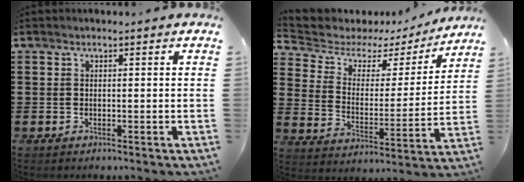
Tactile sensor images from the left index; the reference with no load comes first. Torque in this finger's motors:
{"motor_torque": [2.14, 0.00, 0.28, -0.01]}